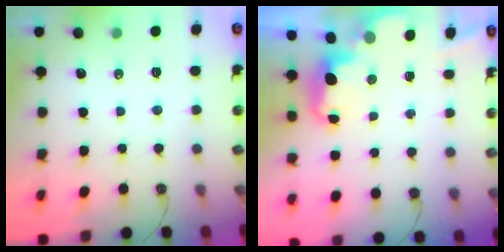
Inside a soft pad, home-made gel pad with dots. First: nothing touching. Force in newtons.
{"total": 2.7, "press": 2.6, "slide": 0.5}